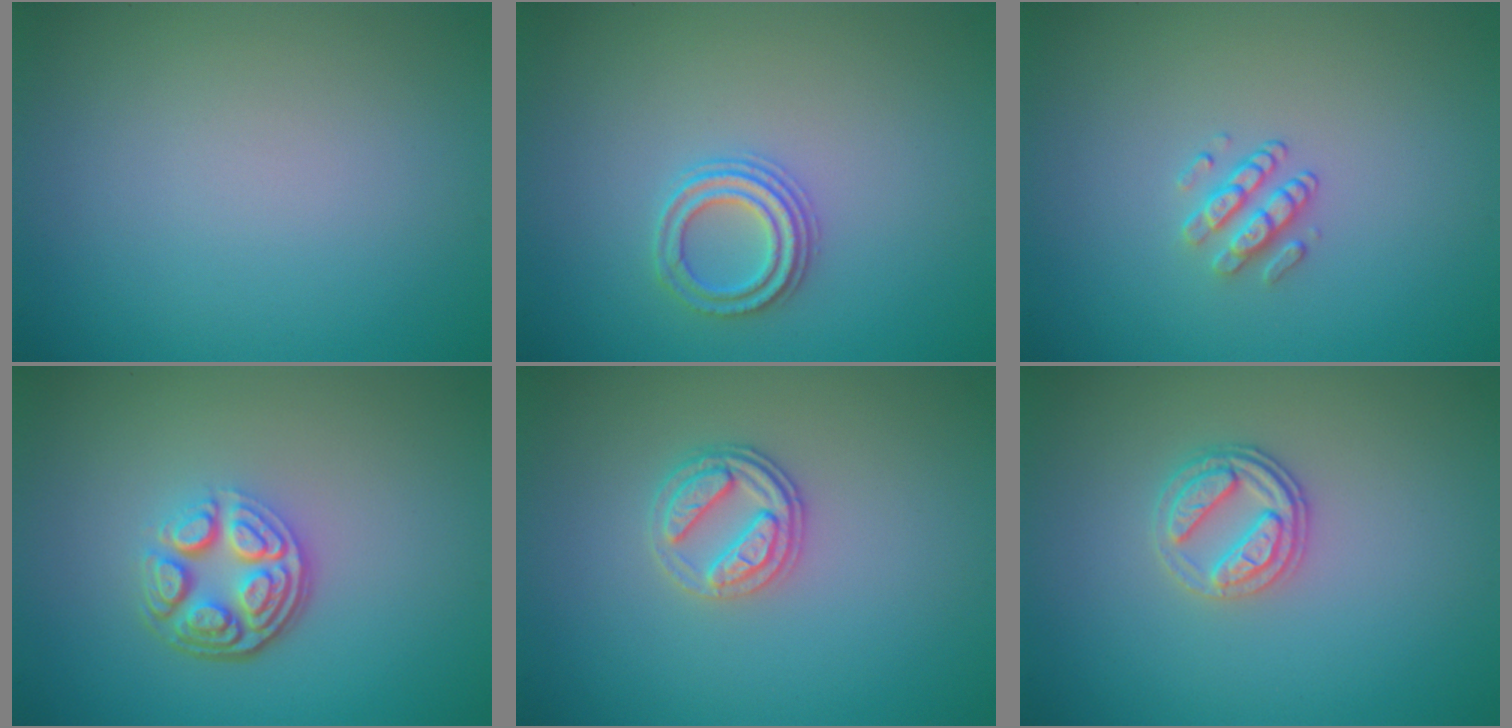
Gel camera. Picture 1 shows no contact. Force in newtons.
{"total": 2.3, "press": 2.2, "slide": 0.8}
{"total": 1.8, "press": 1.3, "slide": 1.2}
{"total": 4.7, "press": 3.3, "slide": 3.3}
{"total": 2.6, "press": 2.5, "slide": 0.8}
{"total": 2.6, "press": 2.5, "slide": 0.8}